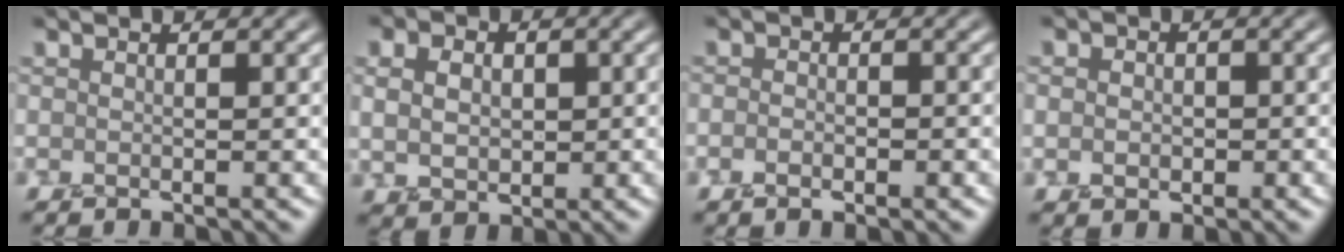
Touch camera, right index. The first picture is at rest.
{"total": 3.9, "force": [0.7, 3.0, 2.4], "torque": [-0.034, 0.011, 0.006]}
{"total": 1.9, "force": [-0.6, 1.0, 1.5], "torque": [-0.004, 0.002, -0.008]}
{"total": 1.8, "force": [0.0, 1.6, 0.9], "torque": [-0.003, 0.003, -0.003]}